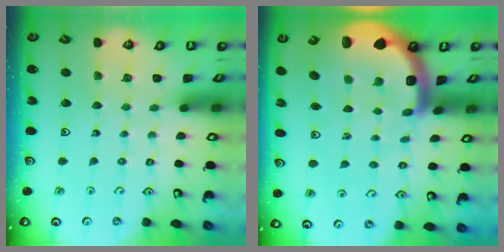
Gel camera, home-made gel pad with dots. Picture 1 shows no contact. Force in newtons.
{"total": 10.8, "press": 10.6, "slide": 2.1}